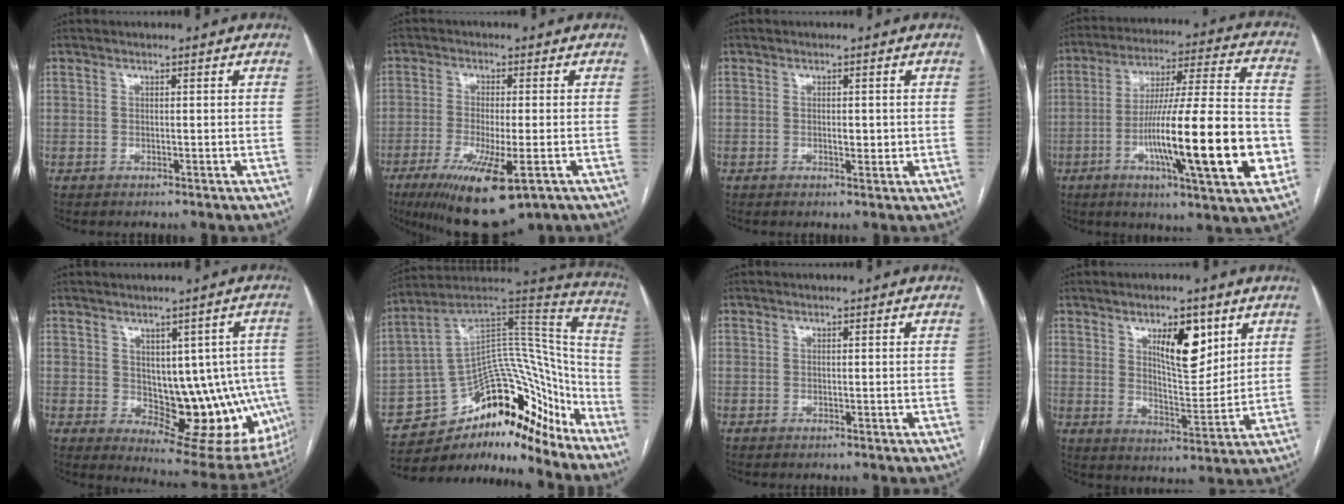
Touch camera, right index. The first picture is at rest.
{"total": 12.9, "force": [-6.8, 2.7, 10.6], "torque": [-0.180, -0.035, -0.105]}
{"total": 1.5, "force": [0.0, 0.8, 1.3], "torque": [-0.022, 0.001, 0.004]}
{"total": 22.4, "force": [-6.0, 1.8, 21.5], "torque": [-0.329, -0.003, -0.089]}
{"total": 14.8, "force": [-1.3, 8.3, 12.2], "torque": [-0.124, 0.010, 0.007]}
{"total": 21.5, "force": [-16.2, 9.7, 10.2], "torque": [-0.124, 0.084, -0.249]}
{"total": 0.0}
{"total": 9.2, "force": [4.5, 3.1, 7.3], "torque": [-0.119, -0.004, 0.078]}